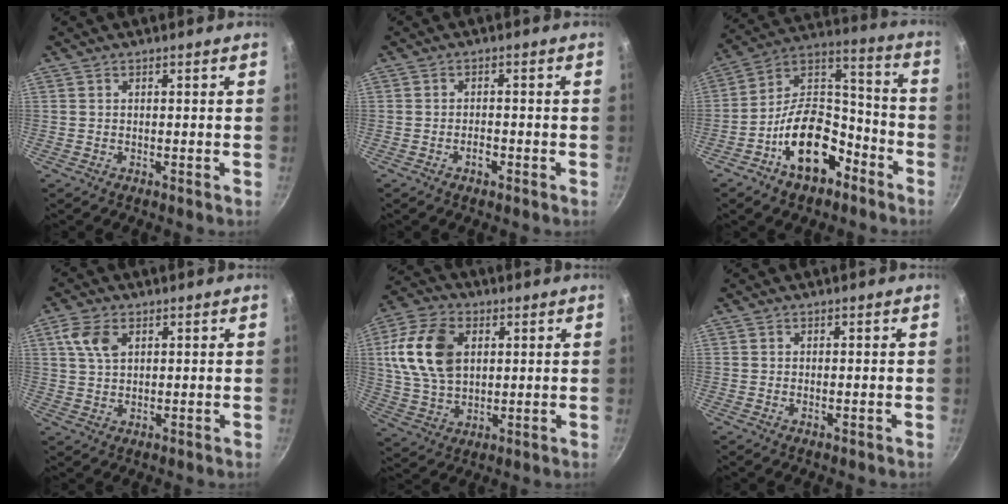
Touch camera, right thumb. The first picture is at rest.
{"total": 2.2, "force": [-1.1, 1.1, 1.5], "torque": [-0.020, 0.011, -0.020]}
{"total": 17.7, "force": [-8.8, 10.2, 11.4], "torque": [-0.147, 0.087, -0.156]}
{"total": 5.8, "force": [2.1, 3.7, 4.0], "torque": [-0.072, -0.001, 0.039]}
{"total": 15.5, "force": [3.6, 10.4, 10.9], "torque": [-0.198, -0.001, 0.069]}
{"total": 0.9, "force": [-0.2, 0.4, 0.7], "torque": [-0.013, 0.001, -0.004]}